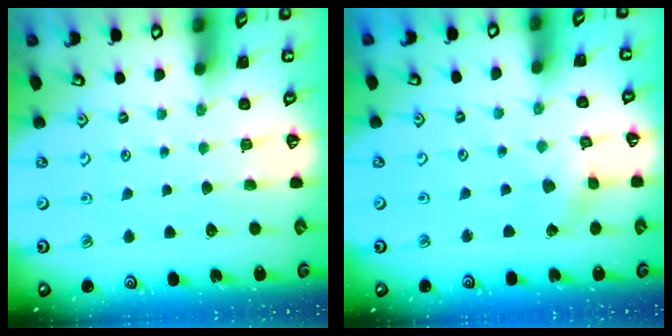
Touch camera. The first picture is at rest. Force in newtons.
{"total": 2.4, "press": 2.4, "slide": 0.2}